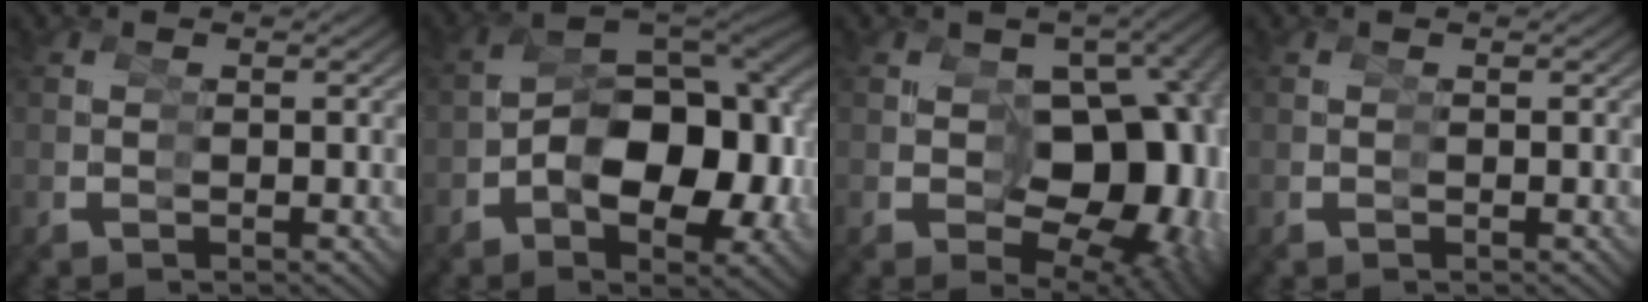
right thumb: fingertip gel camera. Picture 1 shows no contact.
{"total": 14.1, "force": [-2.8, 9.5, 10.0], "torque": [-0.163, -0.035, -0.038]}
{"total": 13.7, "force": [-1.3, 9.3, 9.9], "torque": [-0.142, -0.054, 0.005]}
{"total": 0.0}